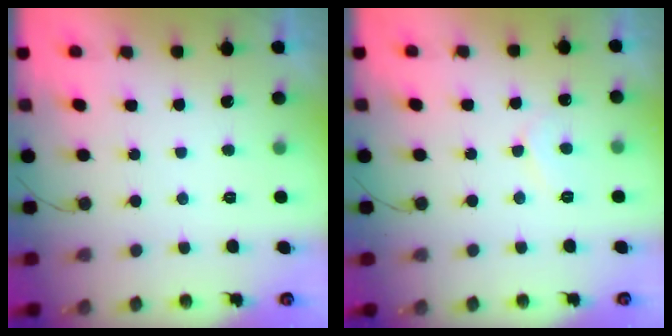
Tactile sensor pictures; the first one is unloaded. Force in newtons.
{"total": 5.8, "press": 5.8, "slide": 0.4}